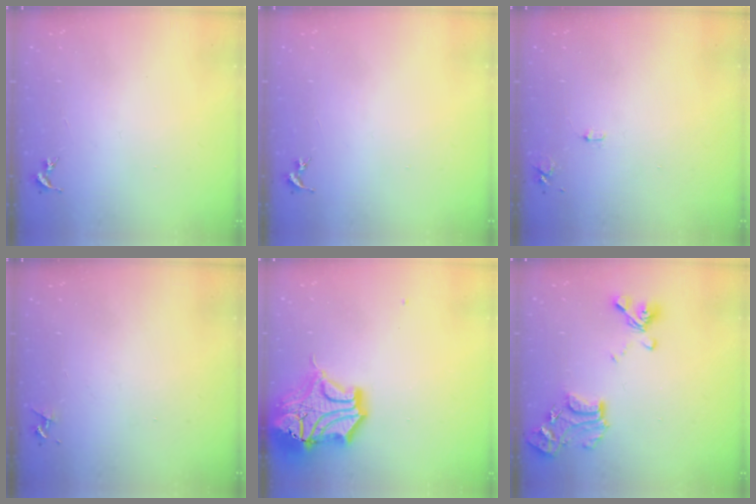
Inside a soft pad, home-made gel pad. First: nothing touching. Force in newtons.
{"total": 0.0}
{"total": 5.2, "press": 5.1, "slide": 0.8}
{"total": 4.2, "press": 4.2, "slide": 0.5}
{"total": 18.3, "press": 18.2, "slide": 2.4}
{"total": 16.4, "press": 16.4, "slide": 1.4}